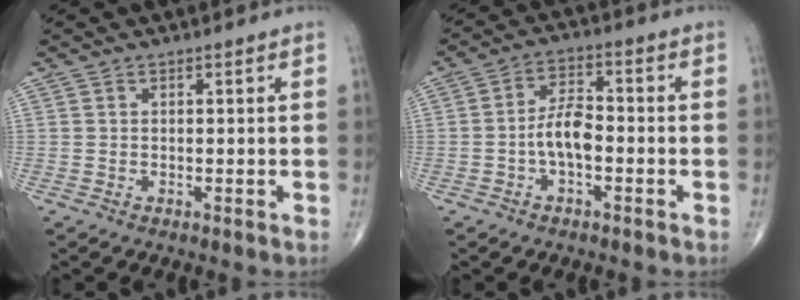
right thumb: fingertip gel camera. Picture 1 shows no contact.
{"total": 6.4, "force": [-1.7, 3.1, 5.4], "torque": [-0.095, 0.025, -0.036]}